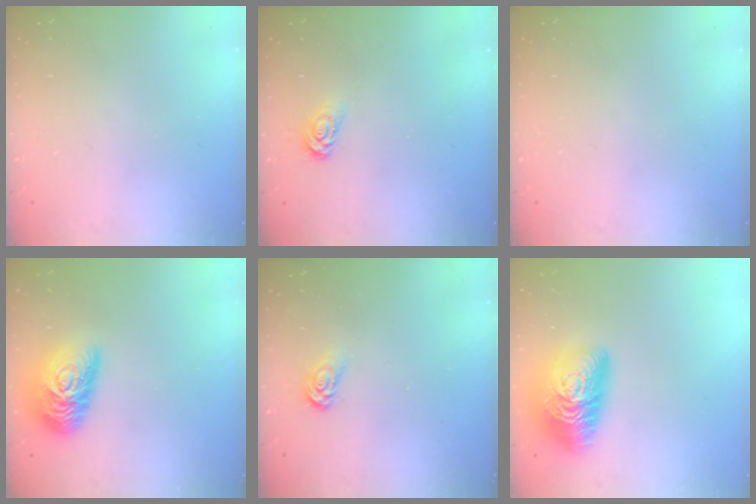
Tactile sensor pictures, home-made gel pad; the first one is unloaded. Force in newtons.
{"total": 3.0, "press": 2.9, "slide": 0.3}
{"total": 0.0}
{"total": 17.3, "press": 17.3, "slide": 1.1}
{"total": 3.3, "press": 3.3, "slide": 0.3}
{"total": 23.6, "press": 23.6, "slide": 0.9}